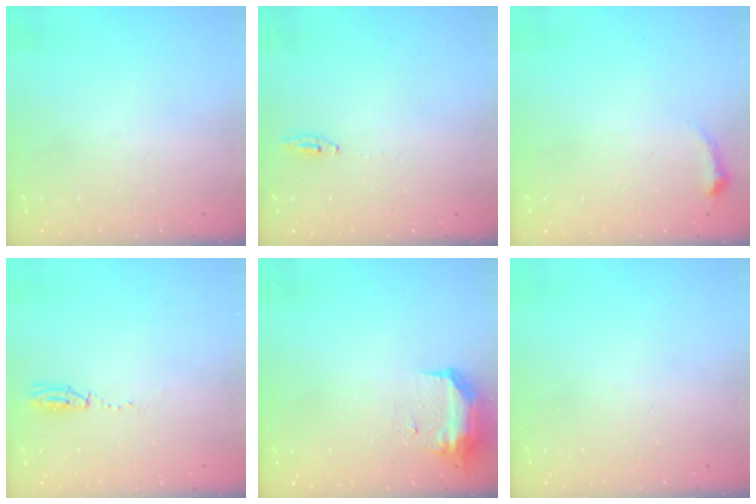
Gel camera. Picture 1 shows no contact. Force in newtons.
{"total": 2.9, "press": 2.8, "slide": 0.2}
{"total": 4.4, "press": 3.4, "slide": 2.8}
{"total": 3.7, "press": 2.9, "slide": 2.2}
{"total": 9.9, "press": 9.1, "slide": 3.9}
{"total": 0.0}